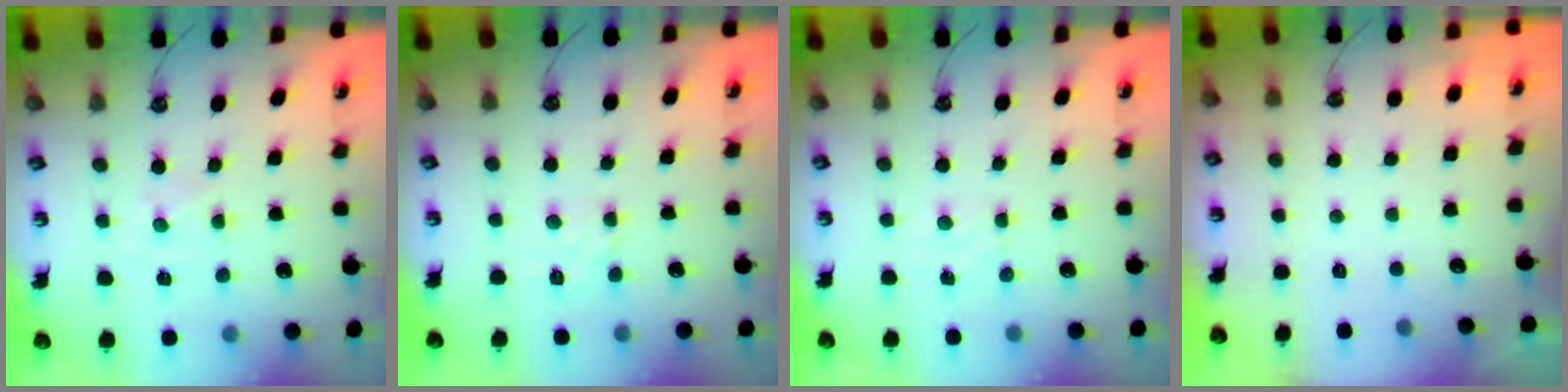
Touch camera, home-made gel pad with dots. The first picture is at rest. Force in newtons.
{"total": 2.4, "press": 2.4, "slide": 0.3}
{"total": 3.6, "press": 3.6, "slide": 0.5}
{"total": 0.0}